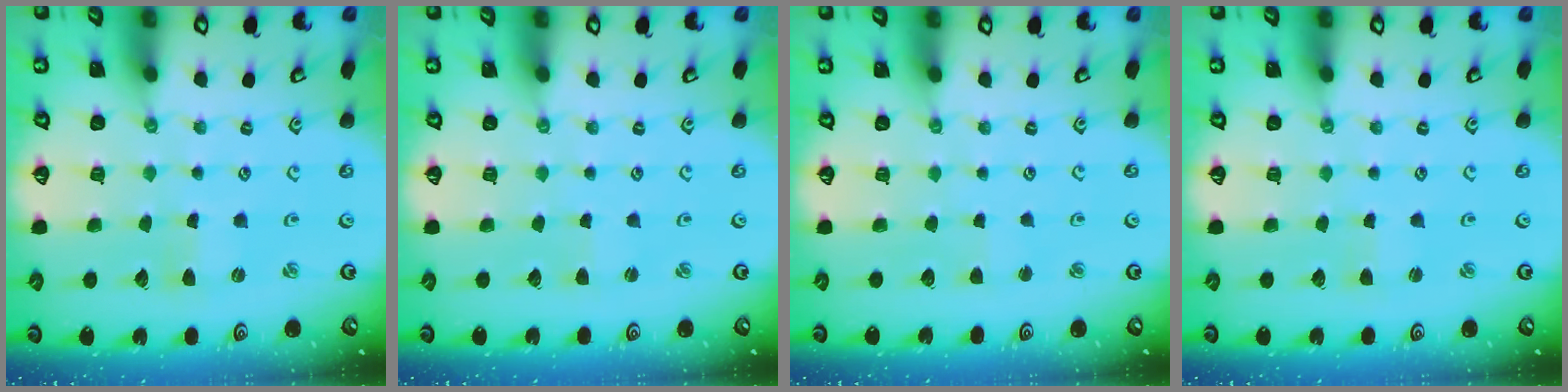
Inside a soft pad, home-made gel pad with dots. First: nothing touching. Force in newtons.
{"total": 1.0, "press": 1.0, "slide": 0.2}
{"total": 2.2, "press": 2.2, "slide": 0.3}
{"total": 1.3, "press": 1.3, "slide": 0.2}